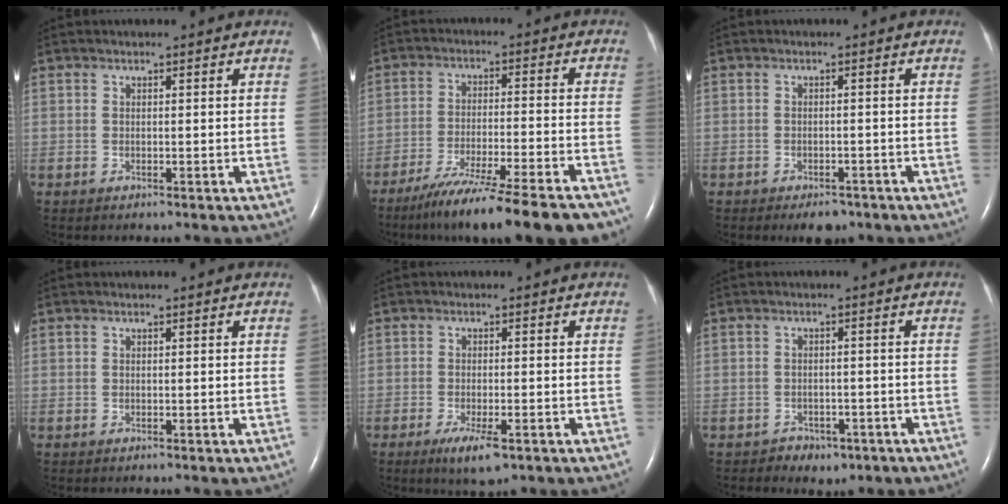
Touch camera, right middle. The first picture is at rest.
{"total": 19.1, "force": [-15.7, 1.0, 10.8], "torque": [-0.125, -0.037, -0.236]}
{"total": 3.3, "force": [-2.4, 1.6, 1.6], "torque": [-0.020, 0.000, -0.027]}
{"total": 0.0}
{"total": 4.7, "force": [-2.6, 1.1, 3.8], "torque": [-0.073, -0.010, -0.039]}
{"total": 3.3, "force": [-2.2, 2.3, 0.8], "torque": [-0.013, 0.009, -0.022]}